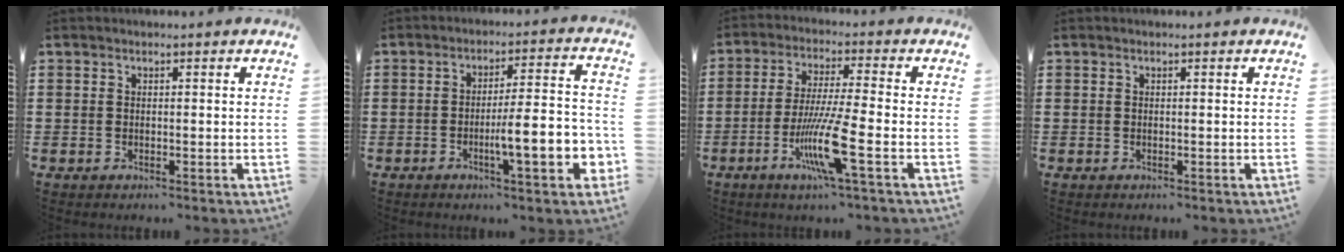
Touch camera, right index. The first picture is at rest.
{"total": 9.5, "force": [-3.1, 1.9, 8.7], "torque": [-0.141, -0.006, -0.053]}
{"total": 10.1, "force": [-4.2, 0.3, 9.2], "torque": [-0.192, -0.020, -0.083]}
{"total": 0.0}